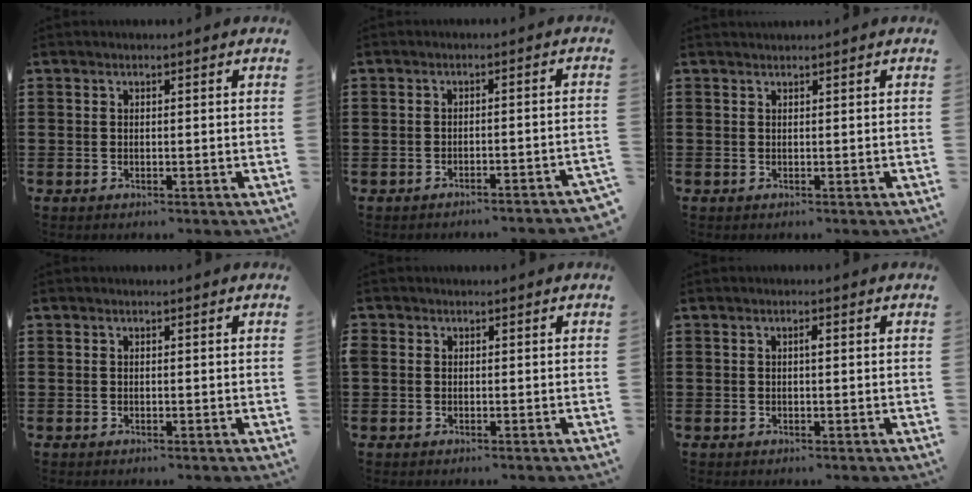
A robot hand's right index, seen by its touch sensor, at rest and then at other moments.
{"total": 2.1, "force": [-2.0, -0.2, 0.4], "torque": [-0.012, 0.000, -0.043]}
{"total": 0.0}
{"total": 0.0}
{"total": 0.8, "force": [-0.2, 0.7, 0.1], "torque": [-0.003, 0.006, -0.006]}
{"total": 0.8, "force": [0.1, 0.2, 0.8], "torque": [-0.016, 0.000, 0.002]}